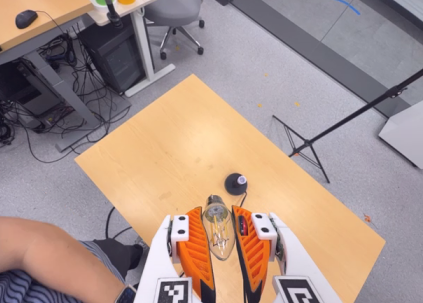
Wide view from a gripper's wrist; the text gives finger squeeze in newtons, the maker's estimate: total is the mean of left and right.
{"total": 20.7, "left": 23.9, "right": 17.4}